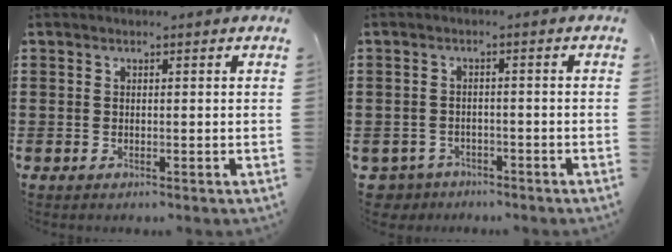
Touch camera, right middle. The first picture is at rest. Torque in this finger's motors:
{"motor_torque": [-0.15, 0.05, 0.00, -0.02]}